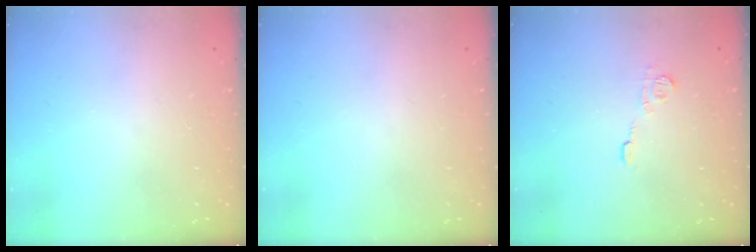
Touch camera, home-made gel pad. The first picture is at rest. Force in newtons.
{"total": 0.0}
{"total": 5.7, "press": 5.7, "slide": 0.3}